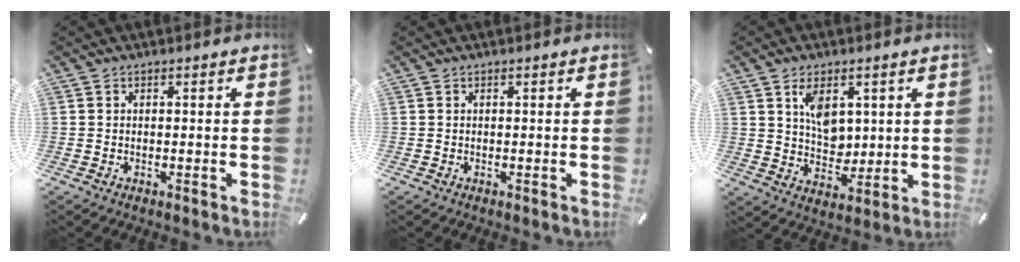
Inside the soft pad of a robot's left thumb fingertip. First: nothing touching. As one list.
[{"total": 0.0}, {"total": 8.0, "force": [3.2, 5.8, 4.5], "torque": [-0.063, -0.007, 0.056]}]